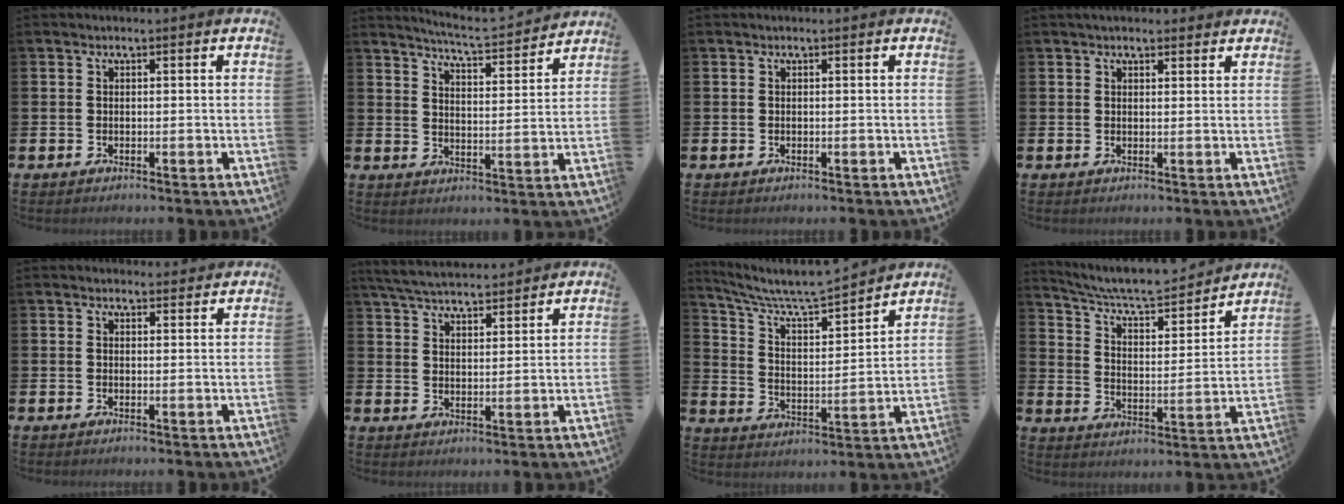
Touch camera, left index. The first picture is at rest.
{"total": 5.3, "force": [5.2, -0.2, 0.7], "torque": [-0.030, -0.043, 0.088]}
{"total": 0.0}
{"total": 2.0, "force": [1.9, 0.6, 0.3], "torque": [0.000, -0.006, 0.033]}
{"total": 1.3, "force": [1.3, 0.4, 0.0], "torque": [0.007, -0.002, 0.022]}
{"total": 5.4, "force": [5.2, 0.8, 0.8], "torque": [-0.040, -0.024, 0.096]}
{"total": 8.0, "force": [7.4, 1.2, 2.6], "torque": [-0.088, -0.054, 0.127]}
{"total": 7.8, "force": [7.2, 1.6, 2.7], "torque": [-0.088, -0.049, 0.122]}